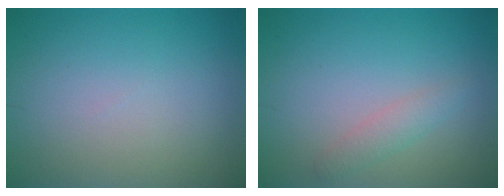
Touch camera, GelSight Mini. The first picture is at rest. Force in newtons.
{"total": 1.6, "press": 1.6, "slide": 0.1}